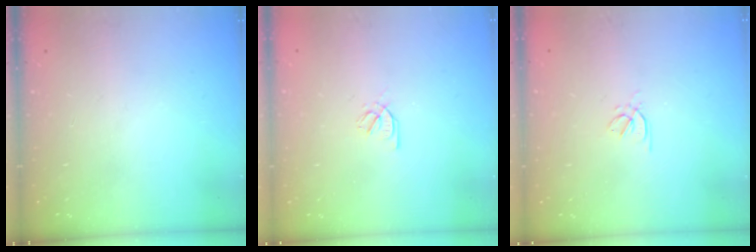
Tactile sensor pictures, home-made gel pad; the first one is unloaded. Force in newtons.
{"total": 2.2, "press": 2.1, "slide": 0.6}
{"total": 1.6, "press": 1.5, "slide": 0.5}